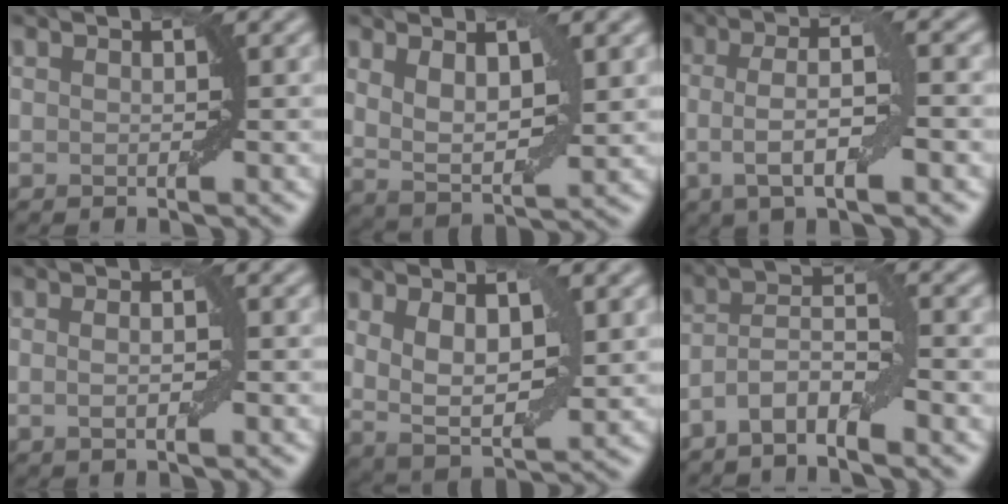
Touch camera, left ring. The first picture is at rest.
{"total": 4.7, "force": [1.7, 1.9, 3.9], "torque": [-0.077, -0.004, 0.033]}
{"total": 5.8, "force": [-0.7, 1.4, 5.6], "torque": [-0.099, 0.003, -0.014]}
{"total": 2.4, "force": [0.0, 0.9, 2.2], "torque": [-0.030, -0.002, -0.005]}
{"total": 5.4, "force": [1.3, 2.3, 4.7], "torque": [-0.089, -0.005, 0.026]}
{"total": 4.6, "force": [-2.4, 1.3, 3.7], "torque": [-0.070, 0.010, -0.053]}